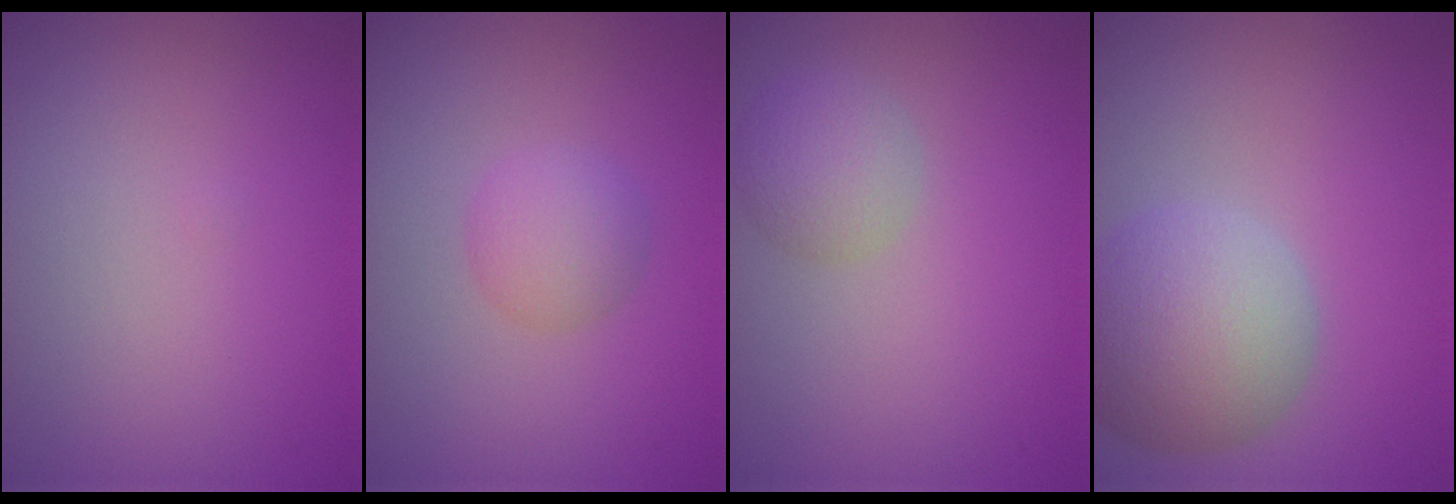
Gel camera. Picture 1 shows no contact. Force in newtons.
{"total": 2.3, "press": 2.3, "slide": 0.1}
{"total": 2.6, "press": 2.6, "slide": 0.0}
{"total": 7.3, "press": 7.3, "slide": 0.3}